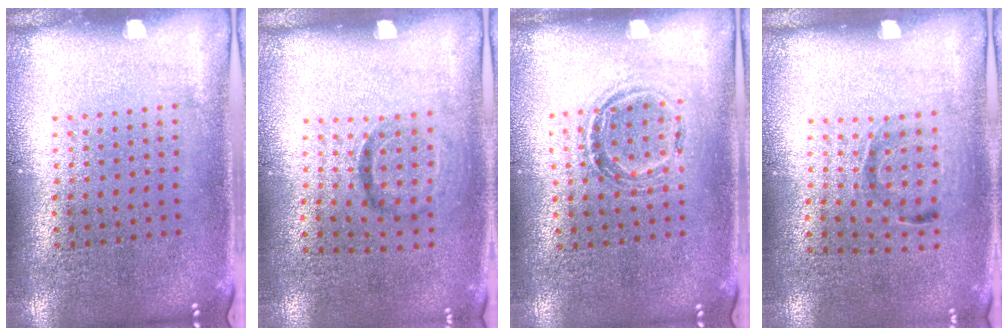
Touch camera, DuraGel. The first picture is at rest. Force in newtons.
{"total": 1.0, "press": 0.6, "slide": 0.8}
{"total": 1.1, "press": 1.0, "slide": 0.4}
{"total": 0.9, "press": 0.7, "slide": 0.6}